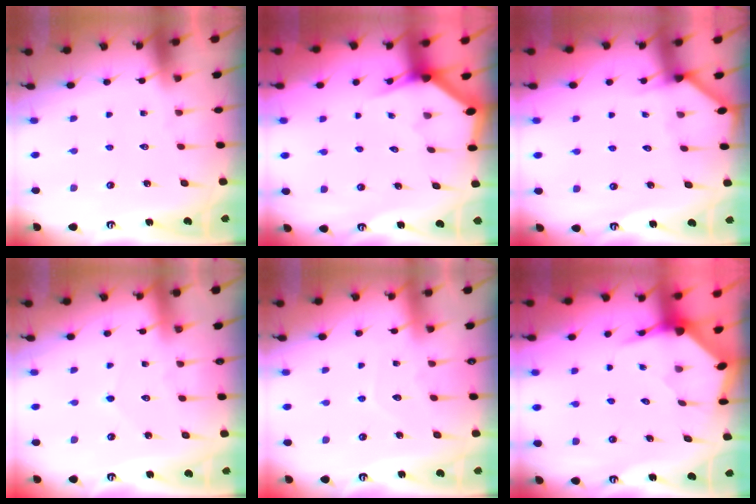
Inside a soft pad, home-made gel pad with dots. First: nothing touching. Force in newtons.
{"total": 2.9, "press": 2.9, "slide": 0.1}
{"total": 2.3, "press": 2.3, "slide": 0.1}
{"total": 3.0, "press": 3.0, "slide": 0.3}
{"total": 5.0, "press": 4.9, "slide": 0.6}
{"total": 3.6, "press": 3.6, "slide": 0.4}